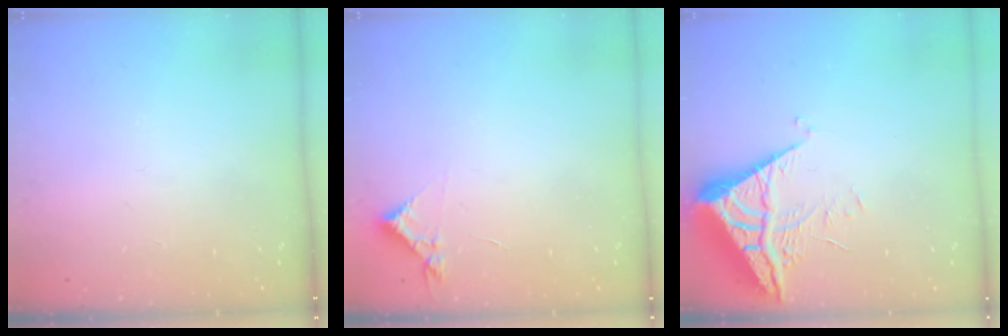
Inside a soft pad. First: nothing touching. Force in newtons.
{"total": 4.1, "press": 4.1, "slide": 0.5}
{"total": 6.6, "press": 6.6, "slide": 0.6}